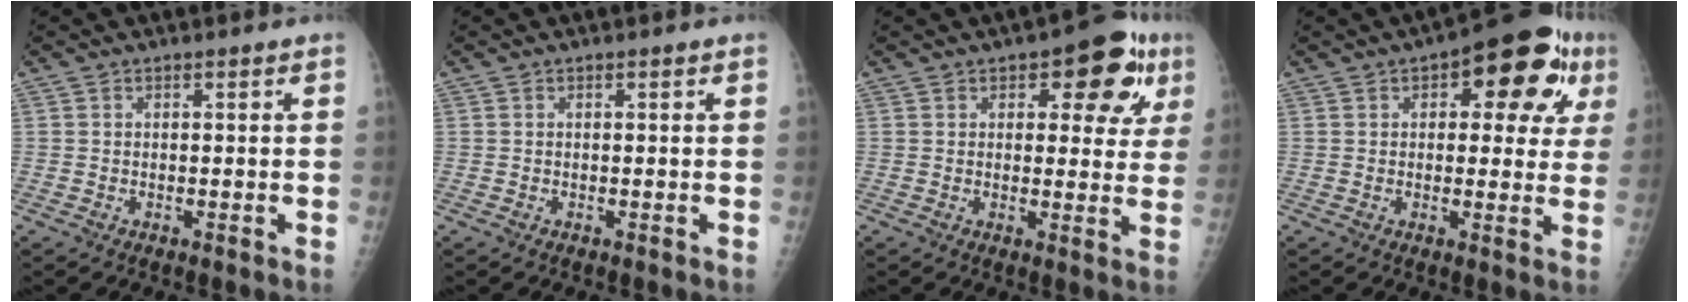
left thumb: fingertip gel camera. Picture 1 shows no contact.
{"total": 0.0}
{"total": 11.6, "force": [5.1, 5.6, 8.8], "torque": [-0.062, -0.003, 0.056]}
{"total": 15.4, "force": [5.8, 7.1, 12.4], "torque": [-0.108, 0.010, 0.063]}